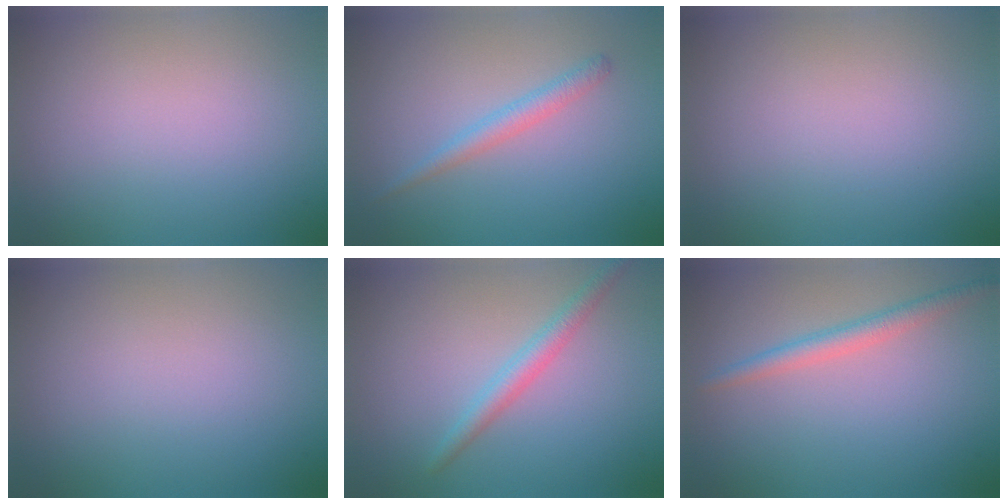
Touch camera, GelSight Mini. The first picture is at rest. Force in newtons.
{"total": 1.7, "press": 1.7, "slide": 0.1}
{"total": 0.0}
{"total": 0.0}
{"total": 2.2, "press": 2.2, "slide": 0.1}
{"total": 2.2, "press": 2.1, "slide": 0.0}